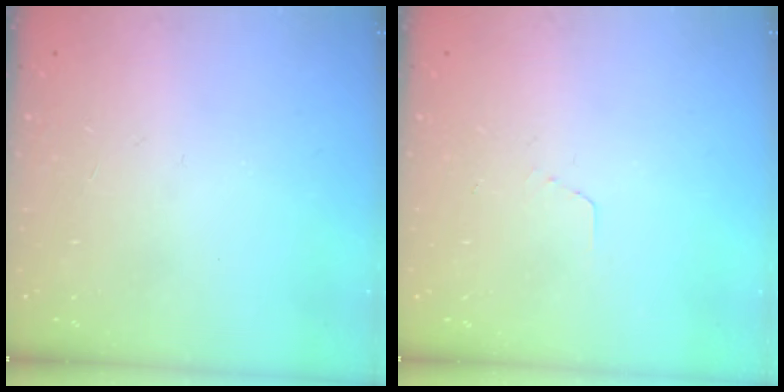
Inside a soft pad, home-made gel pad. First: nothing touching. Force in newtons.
{"total": 2.6, "press": 2.6, "slide": 0.1}